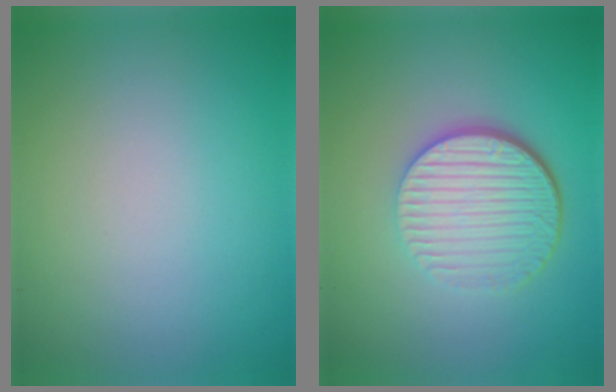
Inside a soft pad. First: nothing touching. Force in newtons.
{"total": 6.1, "press": 4.2, "slide": 4.4}